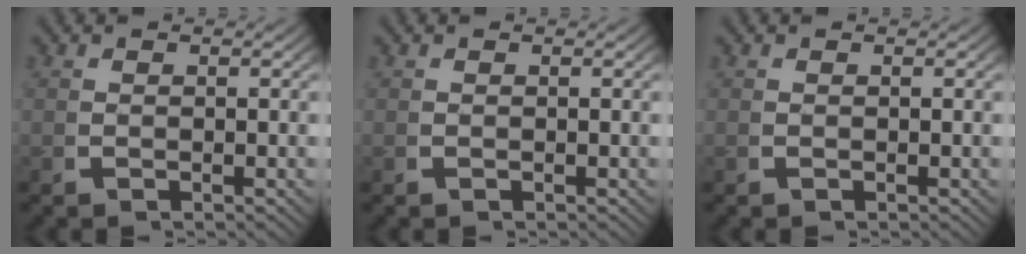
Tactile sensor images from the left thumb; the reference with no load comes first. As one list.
[{"total": 0.0}, {"total": 0.0}]